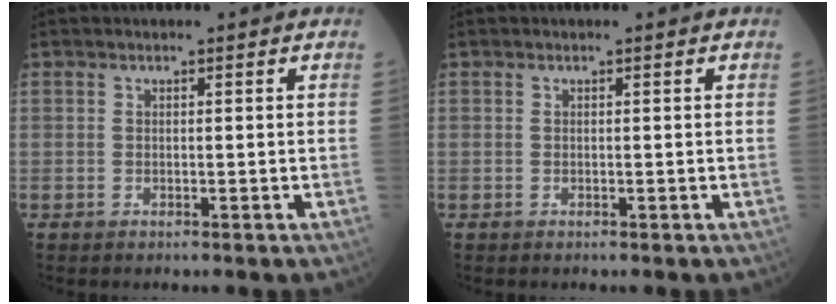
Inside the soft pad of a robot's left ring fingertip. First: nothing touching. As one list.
[{"total": 0.0}]